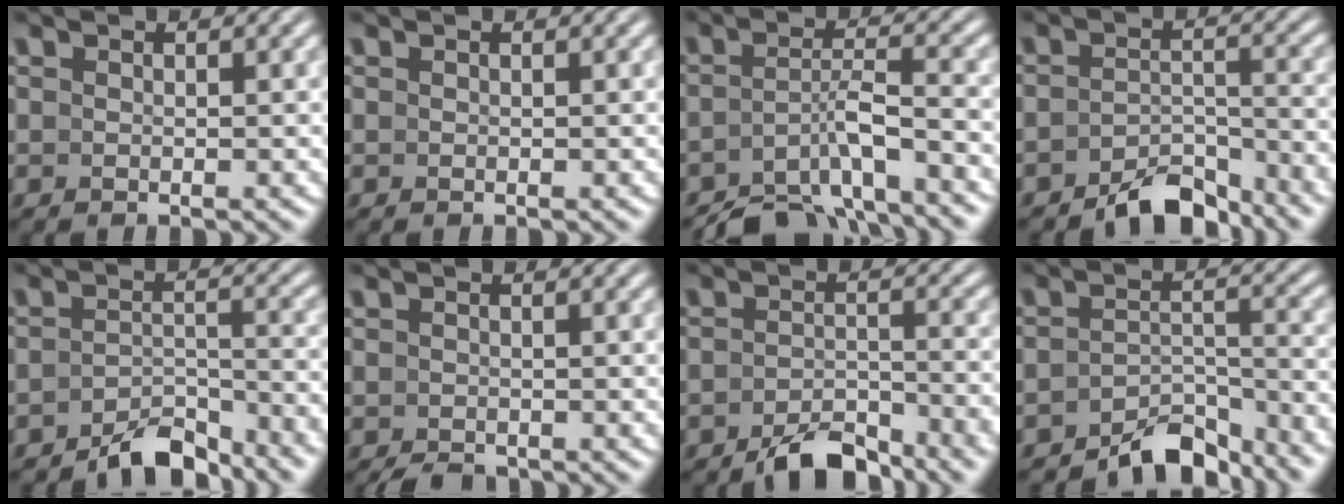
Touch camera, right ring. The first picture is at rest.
{"total": 0.0}
{"total": 7.1, "force": [-5.9, 1.9, 3.5], "torque": [-0.065, -0.028, -0.080]}
{"total": 5.0, "force": [-4.6, 1.0, 1.6], "torque": [-0.017, -0.006, -0.077]}
{"total": 5.1, "force": [-4.7, 0.9, 1.6], "torque": [-0.019, -0.006, -0.077]}
{"total": 1.6, "force": [-1.5, 0.2, 0.3], "torque": [-0.004, -0.015, -0.019]}
{"total": 4.2, "force": [-3.7, 0.8, 1.8], "torque": [-0.022, -0.004, -0.065]}
{"total": 6.2, "force": [-5.5, 1.6, 2.2], "torque": [-0.027, -0.012, -0.085]}